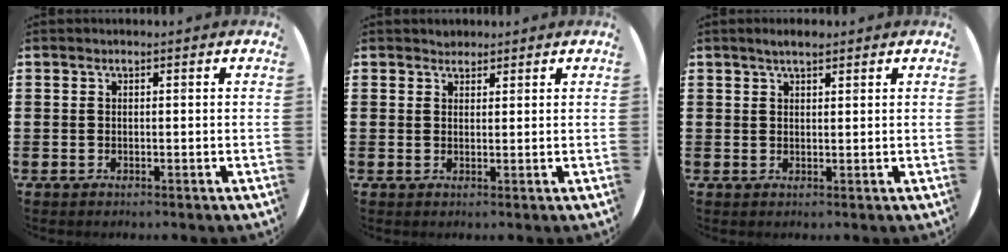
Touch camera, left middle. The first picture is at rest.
{"total": 1.2, "force": [1.2, 0.4, -0.1], "torque": [0.009, -0.002, 0.022]}
{"total": 2.1, "force": [1.7, 0.5, 1.1], "torque": [-0.016, 0.002, 0.028]}